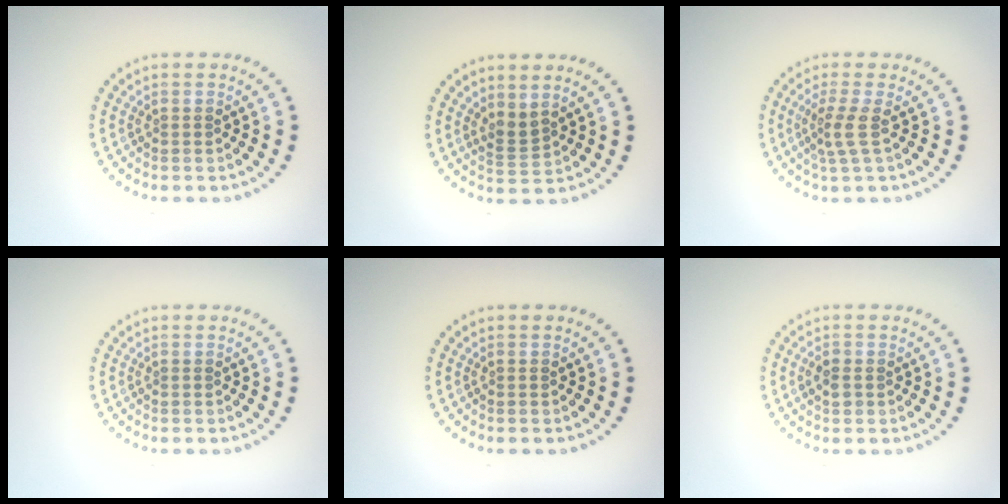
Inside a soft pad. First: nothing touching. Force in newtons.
{"total": 1.7, "press": 1.3, "slide": 1.2}
{"total": 2.2, "press": 1.5, "slide": 1.6}
{"total": 0.0}
{"total": 0.0}
{"total": 1.4, "press": 1.4, "slide": 0.3}